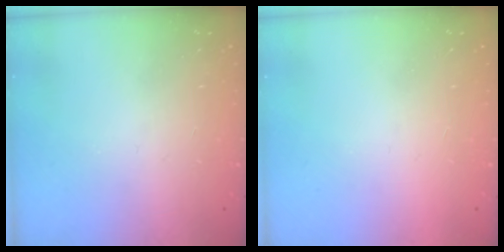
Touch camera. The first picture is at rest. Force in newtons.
{"total": 1.5, "press": 1.5, "slide": 0.1}